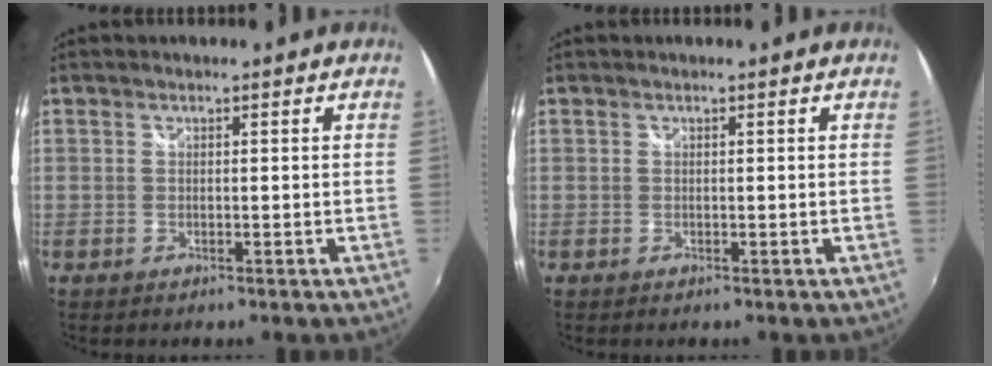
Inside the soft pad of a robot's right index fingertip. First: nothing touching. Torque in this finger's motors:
{"motor_torque": [0.07, 0.12, 0.00, 0.00]}